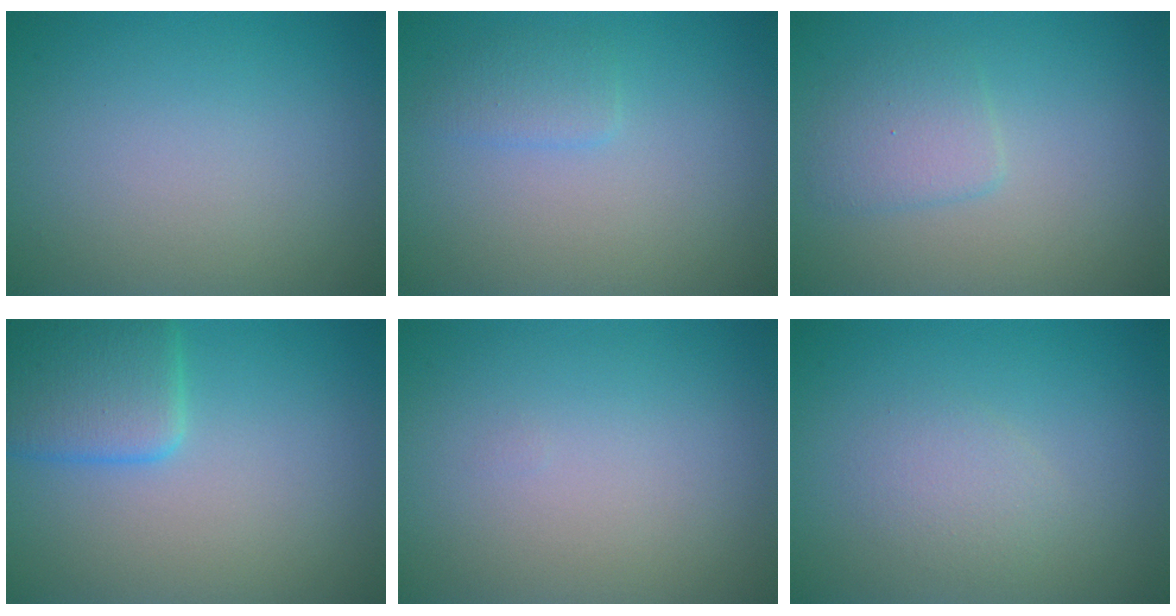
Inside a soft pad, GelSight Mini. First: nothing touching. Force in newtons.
{"total": 1.4, "press": 1.4, "slide": 0.1}
{"total": 2.2, "press": 2.2, "slide": 0.1}
{"total": 4.4, "press": 4.4, "slide": 0.2}
{"total": 0.0}
{"total": 1.6, "press": 1.6, "slide": 0.1}